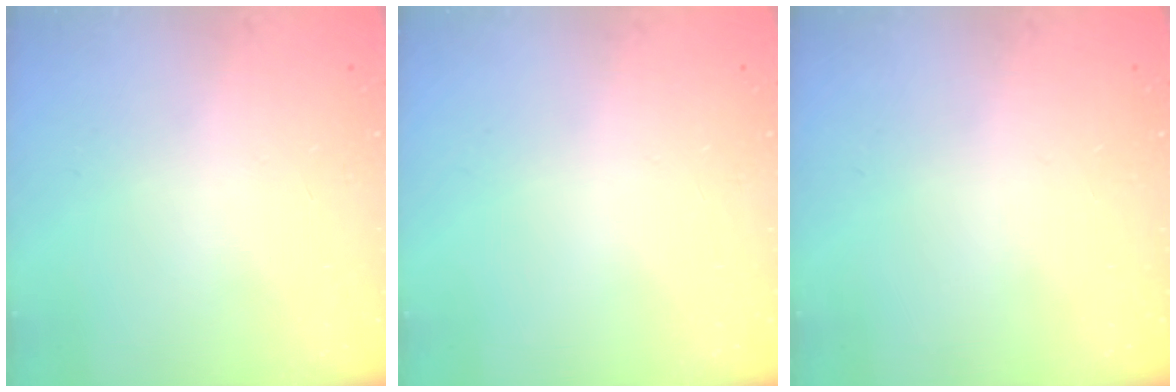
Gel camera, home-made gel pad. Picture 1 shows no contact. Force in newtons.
{"total": 0.0}
{"total": 0.0}